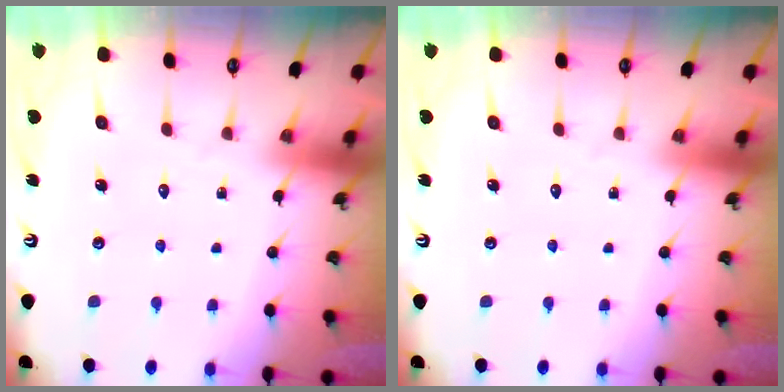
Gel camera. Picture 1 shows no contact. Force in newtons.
{"total": 0.0}